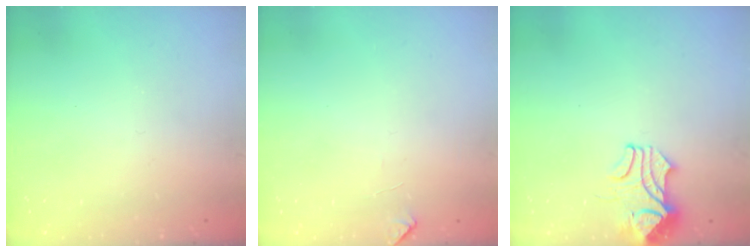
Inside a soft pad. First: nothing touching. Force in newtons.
{"total": 3.2, "press": 3.1, "slide": 0.5}
{"total": 2.0, "press": 1.9, "slide": 0.8}